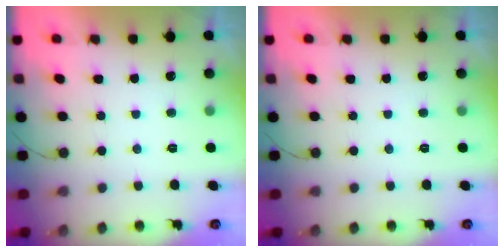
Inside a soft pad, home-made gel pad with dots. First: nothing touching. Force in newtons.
{"total": 0.0}